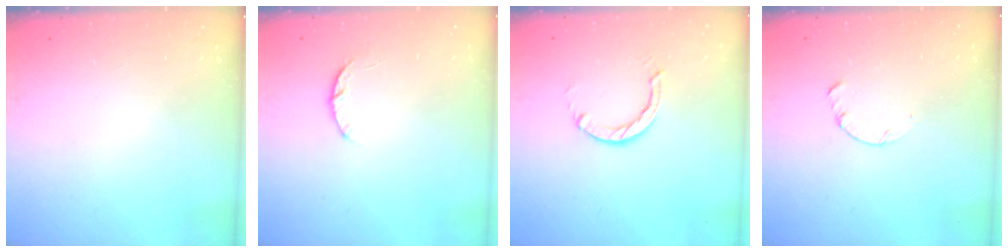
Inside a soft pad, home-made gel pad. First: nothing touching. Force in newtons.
{"total": 3.0, "press": 2.9, "slide": 0.5}
{"total": 2.9, "press": 2.9, "slide": 0.4}
{"total": 0.0}